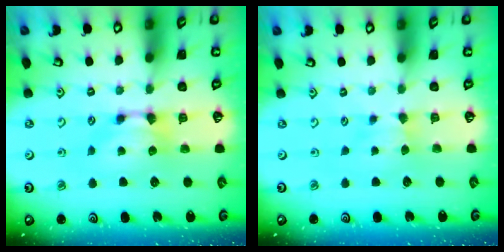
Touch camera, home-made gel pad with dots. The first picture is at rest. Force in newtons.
{"total": 2.9, "press": 2.9, "slide": 0.3}